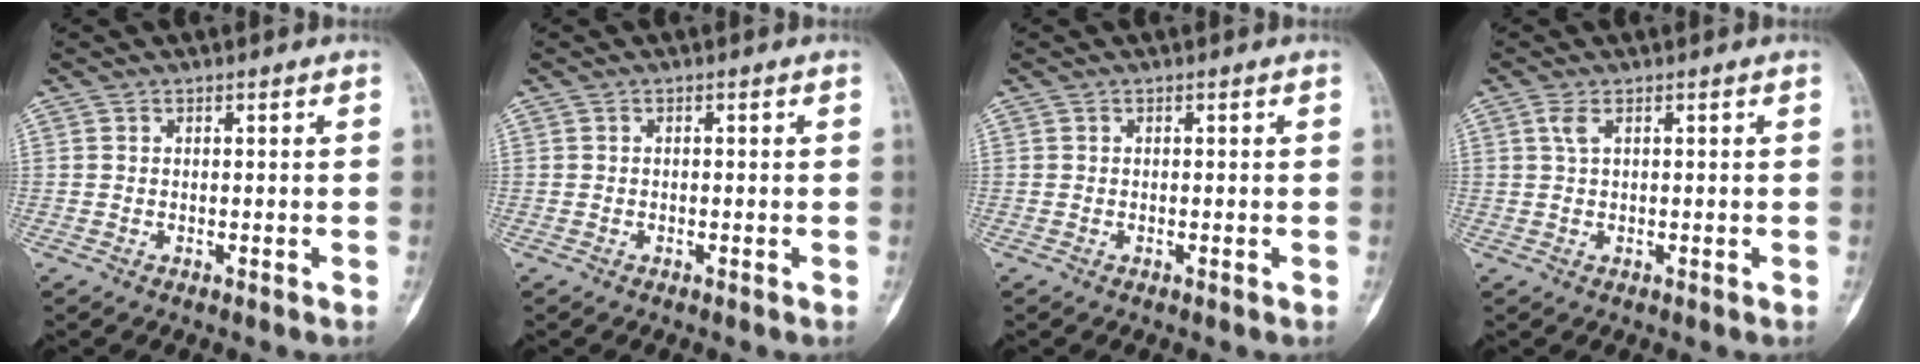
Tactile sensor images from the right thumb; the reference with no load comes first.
{"total": 0.0}
{"total": 0.0}
{"total": 1.6, "force": [0.7, 0.6, 1.3], "torque": [-0.034, 0.003, 0.015]}